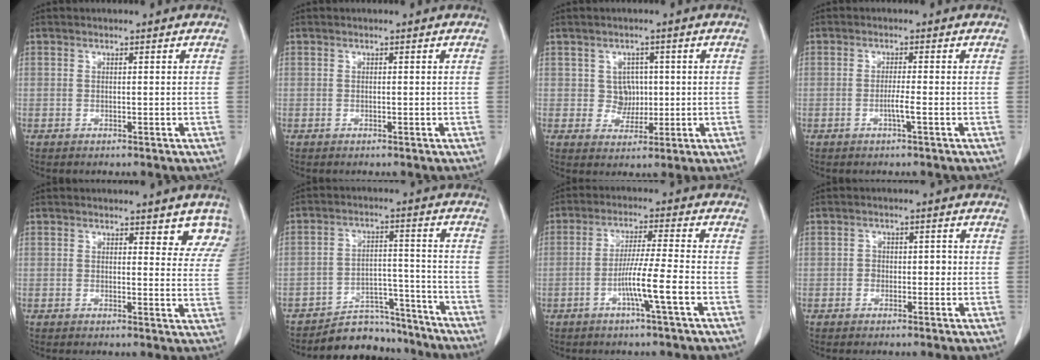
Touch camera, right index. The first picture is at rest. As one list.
[{"total": 0.0}, {"total": 3.2, "force": [0.4, 3.1, 0.8], "torque": [-0.006, 0.008, 0.010]}, {"total": 1.9, "force": [-0.7, -0.3, 1.7], "torque": [-0.032, -0.001, -0.015]}, {"total": 5.6, "force": [4.6, 2.0, 2.5], "torque": [-0.004, -0.014, 0.035]}, {"total": 9.9, "force": [-9.2, 3.7, 0.1], "torque": [0.021, 0.049, -0.140]}, {"total": 7.2, "force": [-2.8, -0.9, 6.6], "torque": [-0.122, -0.001, -0.055]}, {"total": 2.4, "force": [-0.5, 1.8, 1.4], "torque": [-0.014, 0.012, -0.009]}]